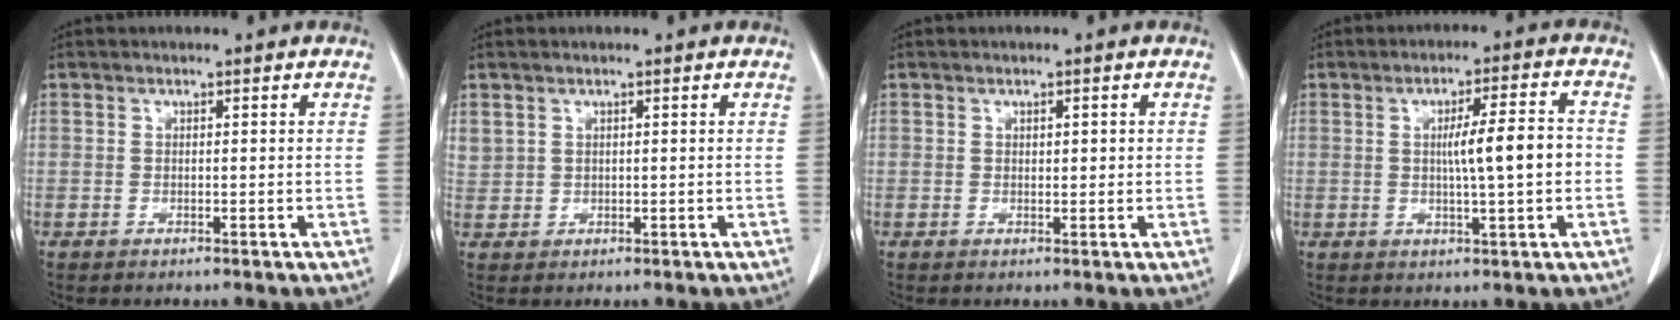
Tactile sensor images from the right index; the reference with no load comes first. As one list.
[{"total": 2.3, "force": [1.3, 1.7, 0.6], "torque": [-0.013, 0.008, 0.035]}, {"total": 1.1, "force": [0.4, 0.6, 0.9], "torque": [-0.009, 0.000, 0.005]}, {"total": 7.4, "force": [0.0, 0.4, 7.4], "torque": [-0.112, 0.009, -0.001]}]